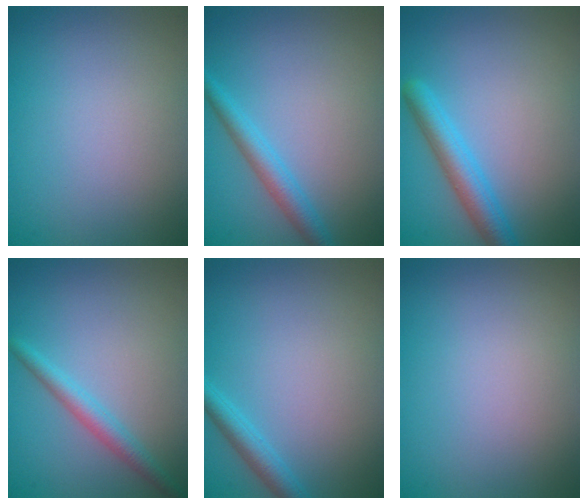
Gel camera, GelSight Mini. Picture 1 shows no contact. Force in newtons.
{"total": 2.9, "press": 2.9, "slide": 0.1}
{"total": 3.6, "press": 3.6, "slide": 0.2}
{"total": 2.3, "press": 2.3, "slide": 0.0}
{"total": 2.2, "press": 2.2, "slide": 0.1}
{"total": 0.0}